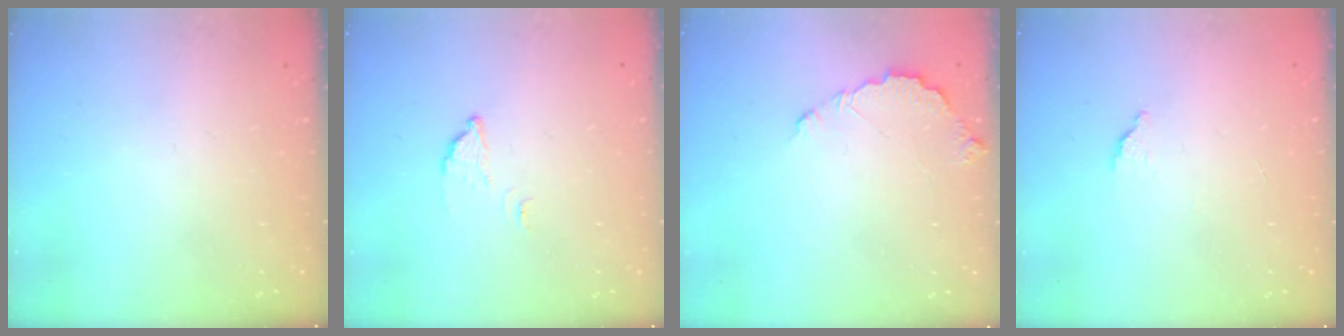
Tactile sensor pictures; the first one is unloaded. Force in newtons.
{"total": 2.5, "press": 2.5, "slide": 0.1}
{"total": 3.5, "press": 3.5, "slide": 0.3}
{"total": 1.7, "press": 1.7, "slide": 0.1}